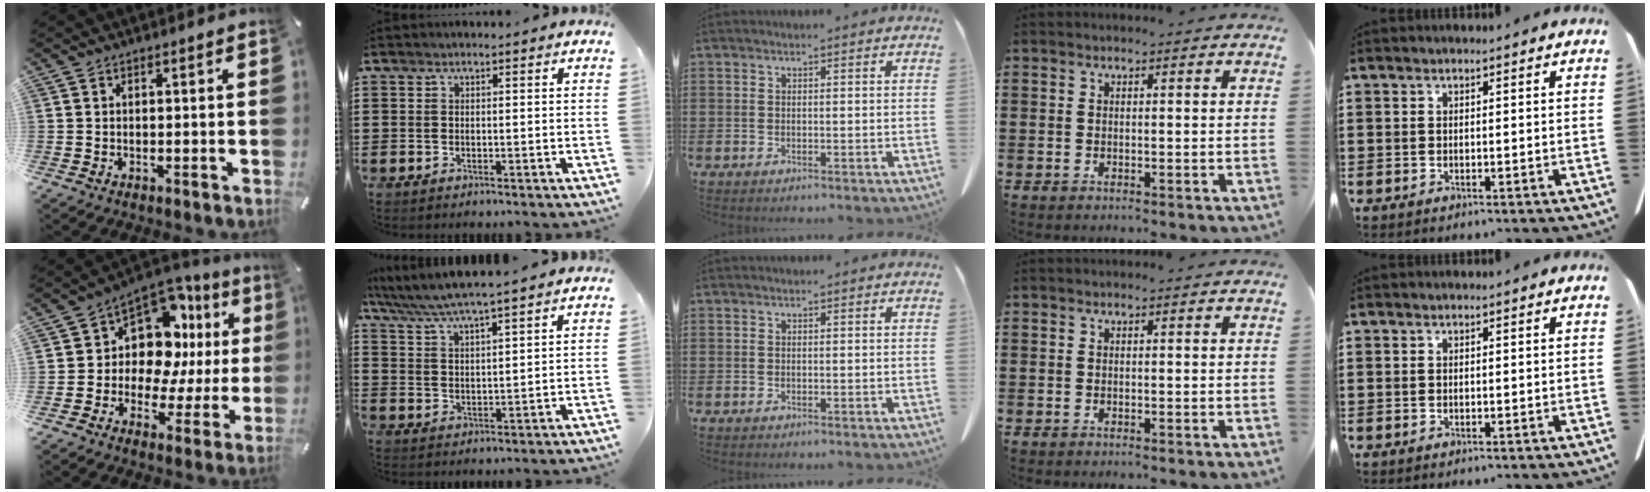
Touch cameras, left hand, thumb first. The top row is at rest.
{"thumb": {"total": 12.5, "force": [4.6, 9.5, 6.7], "torque": [-0.111, -0.058, 0.083]}, "index": {"total": 5.4, "force": [4.9, -0.3, 2.2], "torque": [-0.060, -0.025, 0.083]}}